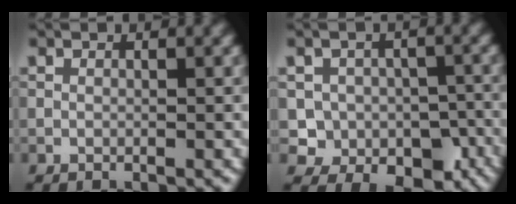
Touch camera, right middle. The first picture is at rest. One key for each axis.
{"total": 7.5, "fx": -2.5, "fy": 6.6, "fz": 2.5, "tx": -0.019, "ty": 0.000, "tz": -0.055}